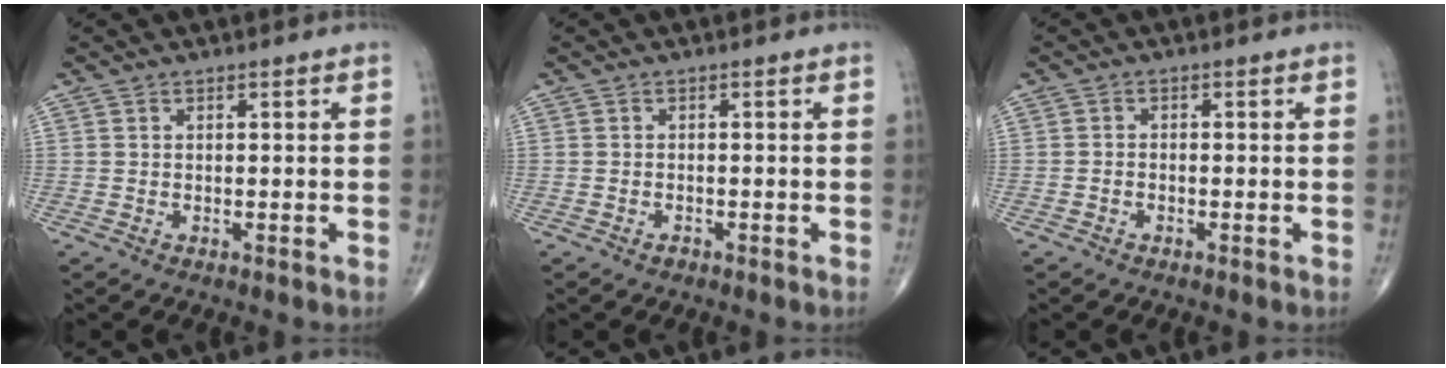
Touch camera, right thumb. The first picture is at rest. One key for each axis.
{"total": 0.9, "fx": -0.6, "fy": 0.5, "fz": 0.3, "tx": -0.006, "ty": 0.004, "tz": -0.011}
{"total": 0.9, "fx": -0.5, "fy": 0.6, "fz": 0.5, "tx": -0.008, "ty": 0.006, "tz": -0.010}